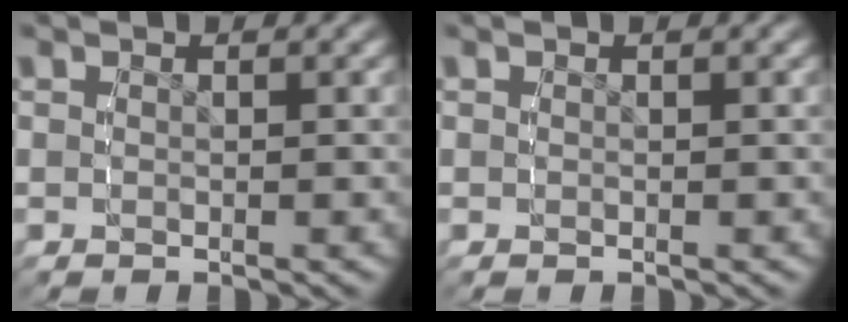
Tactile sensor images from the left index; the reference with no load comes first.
{"total": 0.0}